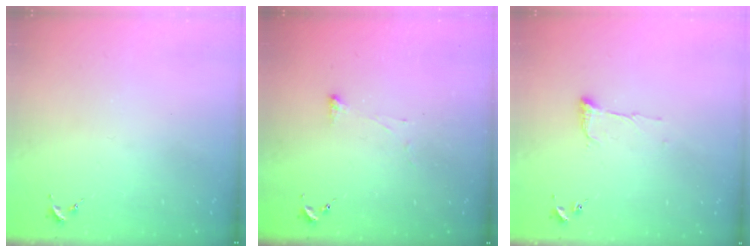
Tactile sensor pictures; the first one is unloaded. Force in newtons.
{"total": 2.9, "press": 2.8, "slide": 0.5}
{"total": 5.9, "press": 5.9, "slide": 0.8}